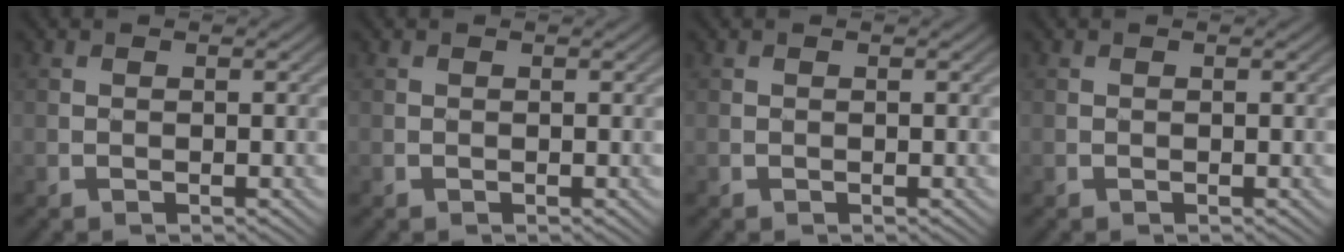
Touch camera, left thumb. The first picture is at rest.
{"total": 0.0}
{"total": 0.0}
{"total": 0.0}